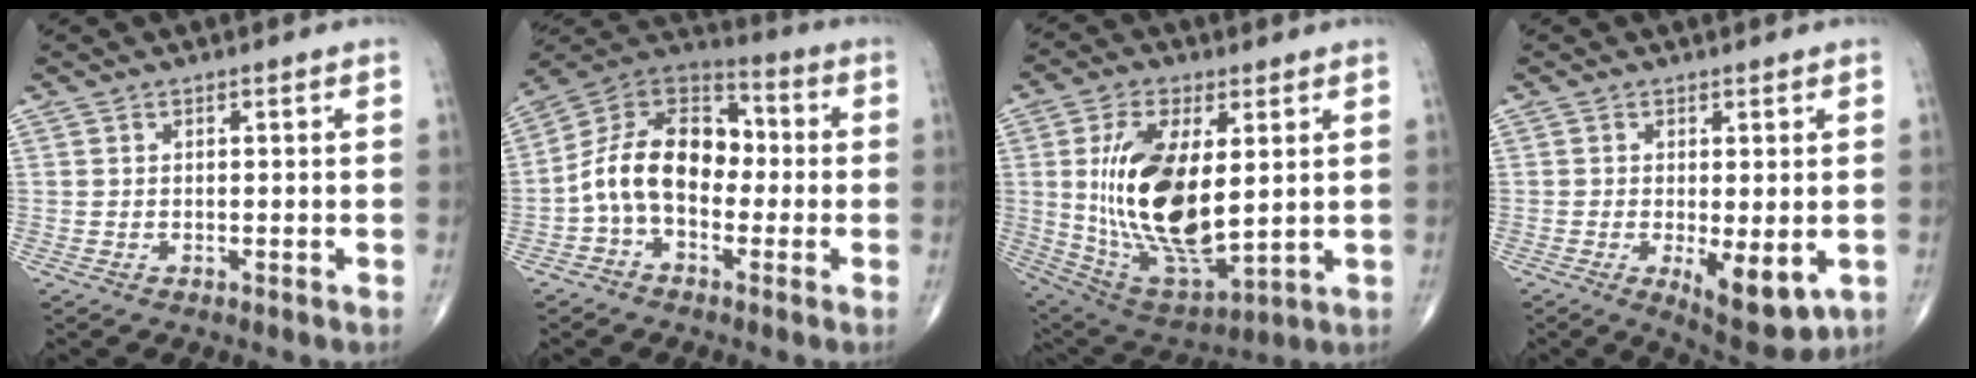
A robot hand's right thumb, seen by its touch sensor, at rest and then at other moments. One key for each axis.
{"total": 14.4, "fx": -2.1, "fy": 9.6, "fz": 10.5, "tx": -0.165, "ty": 0.050, "tz": -0.051}
{"total": 21.0, "fx": 2.5, "fy": 10.0, "fz": 18.3, "tx": -0.338, "ty": -0.024, "tz": 0.062}
{"total": 8.6, "fx": -2.1, "fy": 3.3, "fz": 7.7, "tx": -0.106, "ty": -0.021, "tz": -0.024}